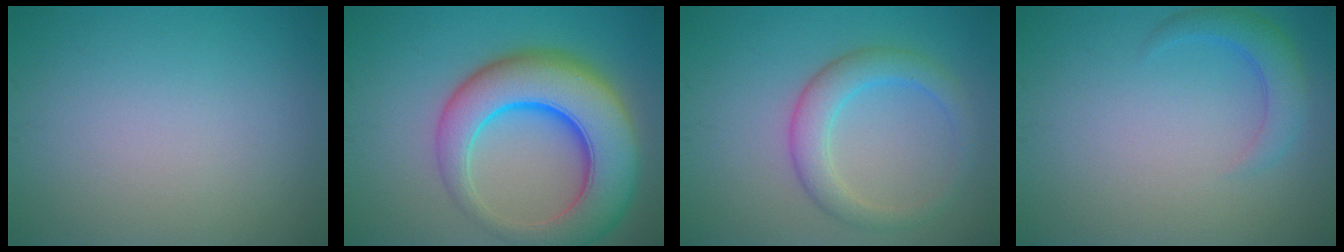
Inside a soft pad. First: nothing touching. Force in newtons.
{"total": 11.2, "press": 11.1, "slide": 0.5}
{"total": 3.8, "press": 3.8, "slide": 0.1}
{"total": 2.7, "press": 2.6, "slide": 0.3}